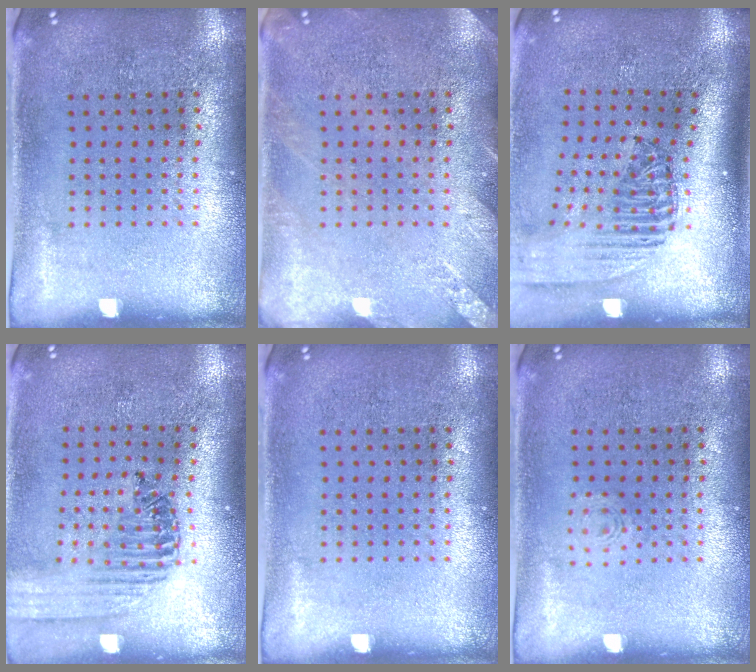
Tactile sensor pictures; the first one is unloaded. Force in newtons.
{"total": 1.9, "press": 1.9, "slide": 0.2}
{"total": 2.4, "press": 1.8, "slide": 1.6}
{"total": 1.4, "press": 1.4, "slide": 0.2}
{"total": 0.0}
{"total": 0.7, "press": 0.7, "slide": 0.2}